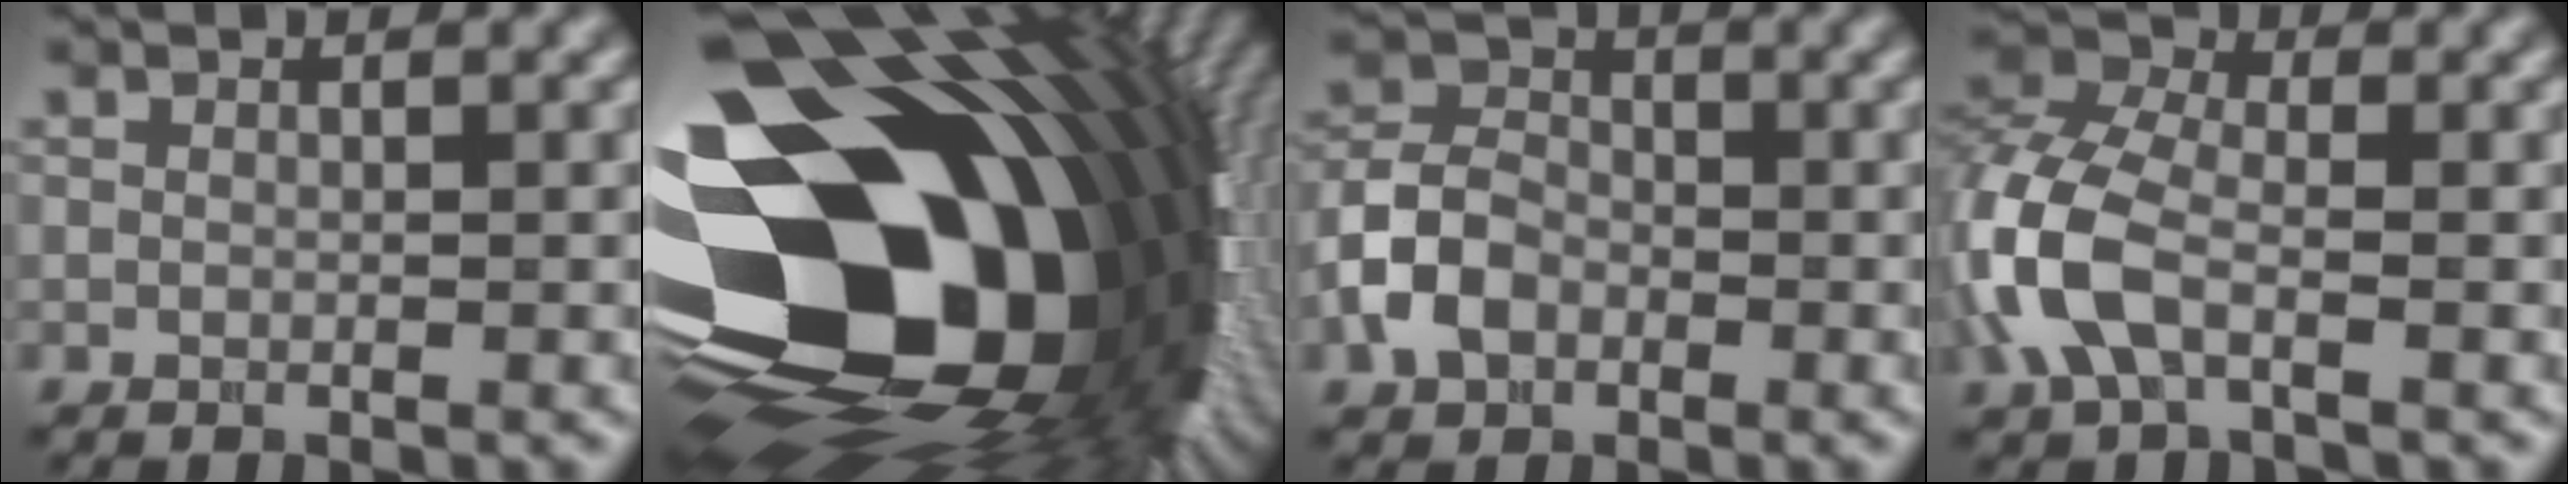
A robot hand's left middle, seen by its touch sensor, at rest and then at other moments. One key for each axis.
{"total": 23.5, "fx": -4.2, "fy": 16.6, "fz": 16.0, "tx": -0.219, "ty": -0.016, "tz": -0.128}
{"total": 4.8, "fx": -2.0, "fy": 3.4, "fz": 2.6, "tx": -0.053, "ty": 0.007, "tz": -0.047}
{"total": 6.9, "fx": -2.4, "fy": 3.9, "fz": 5.2, "tx": -0.137, "ty": 0.007, "tz": -0.063}